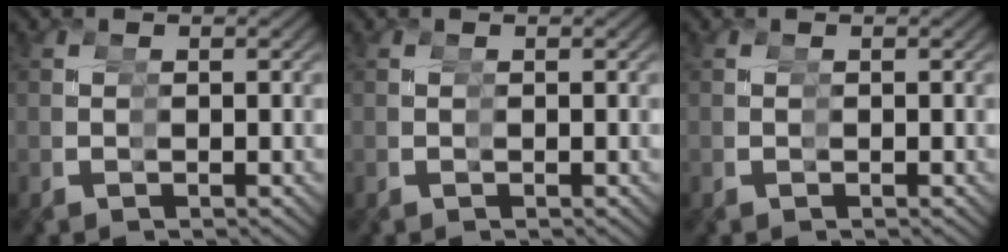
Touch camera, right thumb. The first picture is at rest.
{"total": 0.0}
{"total": 0.0}